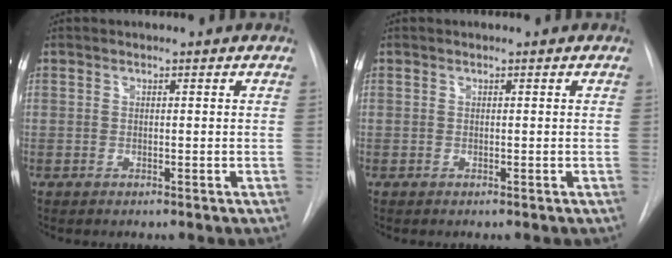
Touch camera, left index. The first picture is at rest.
{"total": 0.0}